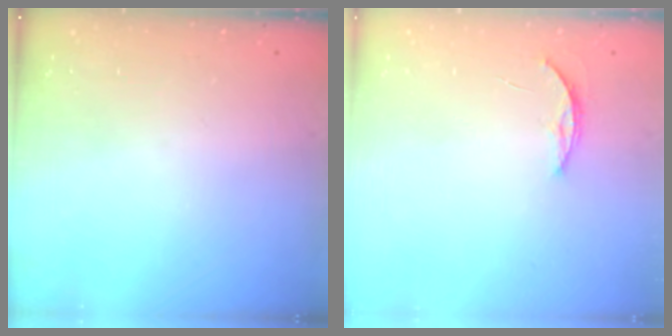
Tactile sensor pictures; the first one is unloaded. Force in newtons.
{"total": 3.7, "press": 3.7, "slide": 0.5}